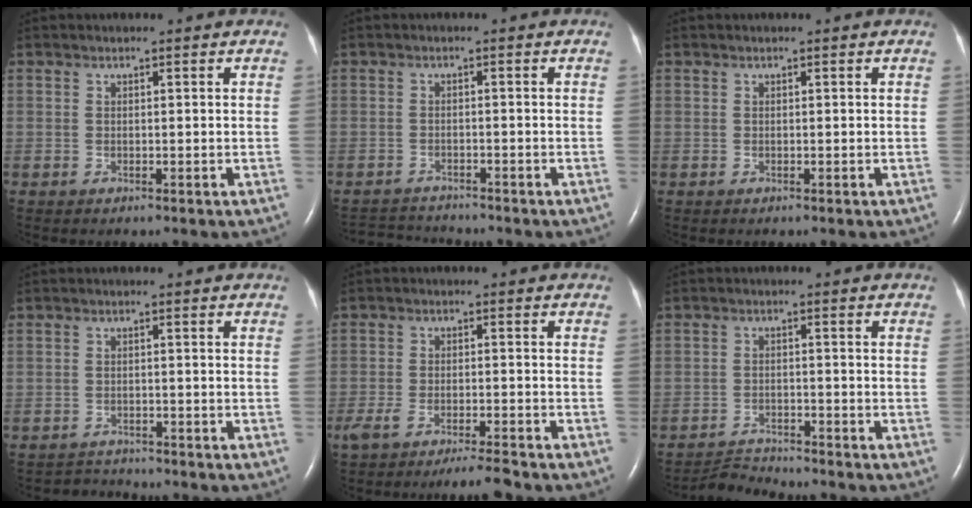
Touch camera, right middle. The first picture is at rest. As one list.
[{"total": 3.9, "force": [-3.9, -0.2, -0.3], "torque": [0.003, -0.014, -0.065]}, {"total": 0.0}, {"total": 2.1, "force": [-1.8, -0.1, -1.2], "torque": [0.022, -0.013, -0.027]}, {"total": 6.0, "force": [-5.0, 0.4, 3.3], "torque": [-0.060, -0.008, -0.085]}, {"total": 3.6, "force": [-3.5, -0.6, -0.8], "torque": [0.006, -0.017, -0.060]}]